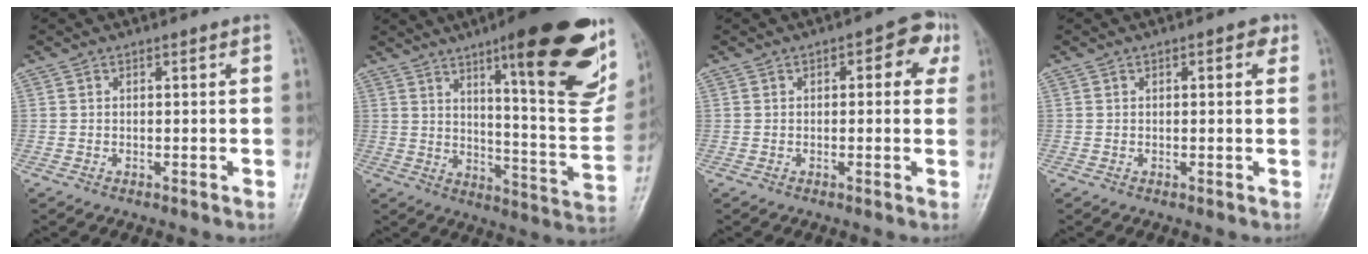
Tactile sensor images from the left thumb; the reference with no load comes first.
{"total": 27.3, "force": [14.6, 6.1, 22.2], "torque": [-0.262, -0.059, 0.209]}
{"total": 5.7, "force": [1.7, 3.1, 4.5], "torque": [-0.020, 0.010, 0.010]}
{"total": 2.4, "force": [1.0, 1.2, 1.9], "torque": [-0.017, 0.001, 0.007]}